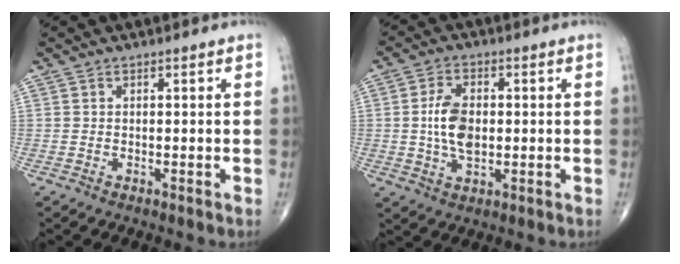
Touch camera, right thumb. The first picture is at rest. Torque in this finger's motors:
{"motor_torque": [1.22, 0.93, 0.78, -0.27, 0.12]}